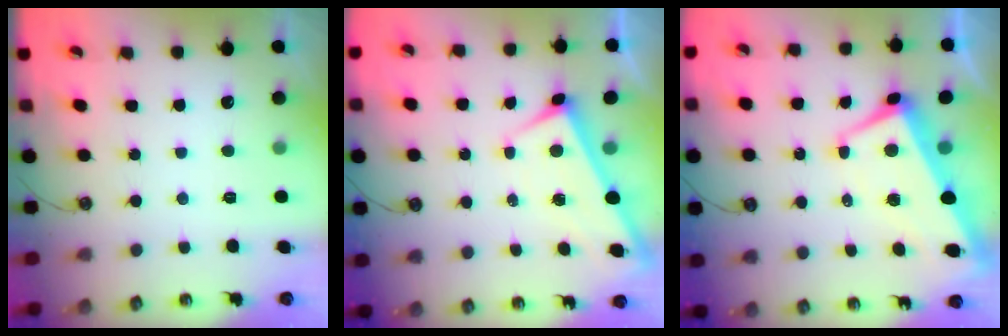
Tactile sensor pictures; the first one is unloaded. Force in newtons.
{"total": 1.8, "press": 1.8, "slide": 0.1}
{"total": 1.8, "press": 1.1, "slide": 1.3}